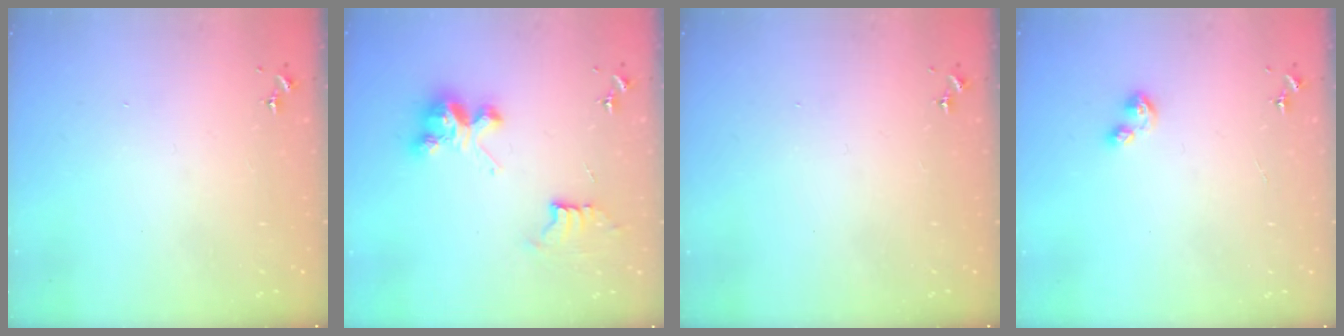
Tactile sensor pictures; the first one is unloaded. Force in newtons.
{"total": 9.8, "press": 9.8, "slide": 0.7}
{"total": 0.0}
{"total": 5.0, "press": 5.0, "slide": 0.4}